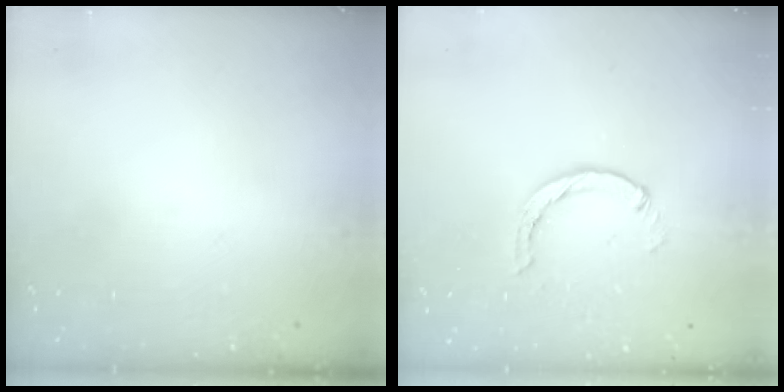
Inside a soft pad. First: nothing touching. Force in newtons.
{"total": 2.9, "press": 2.9, "slide": 0.4}